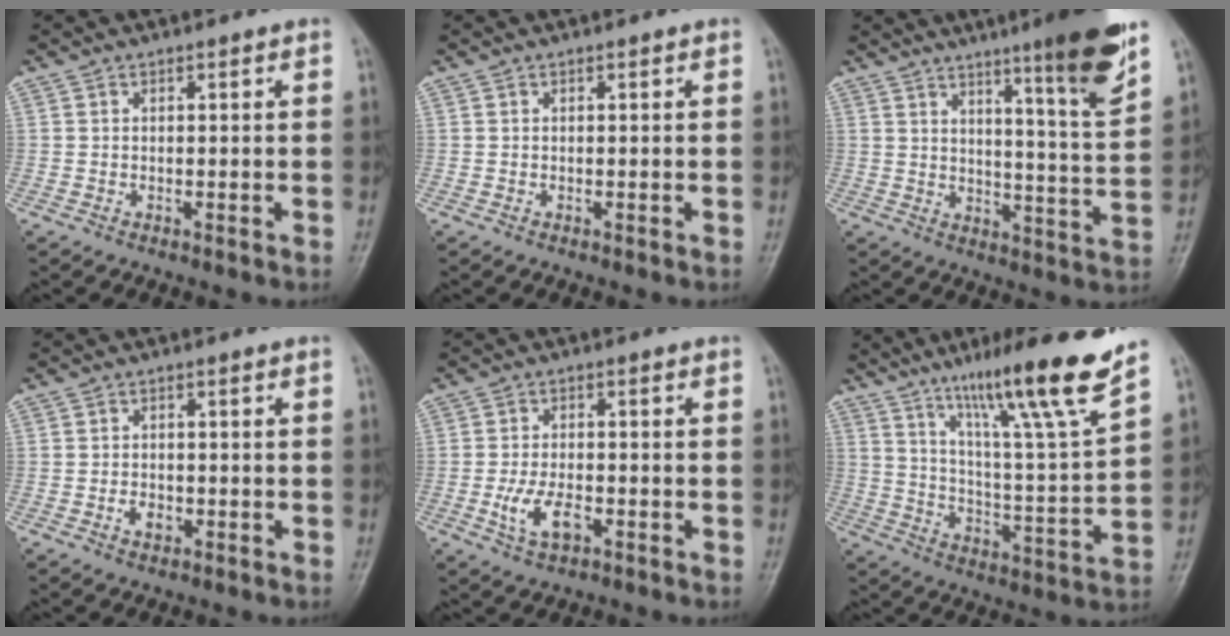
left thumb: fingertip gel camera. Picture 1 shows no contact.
{"total": 0.0}
{"total": 14.4, "force": [9.0, 0.9, 11.2], "torque": [-0.146, -0.055, 0.132]}
{"total": 2.4, "force": [-0.9, 1.7, 1.5], "torque": [-0.020, 0.005, -0.015]}
{"total": 5.9, "force": [-2.1, 3.0, 4.6], "torque": [-0.091, 0.008, -0.037]}
{"total": 19.1, "force": [13.5, 0.0, 13.5], "torque": [-0.191, -0.074, 0.219]}